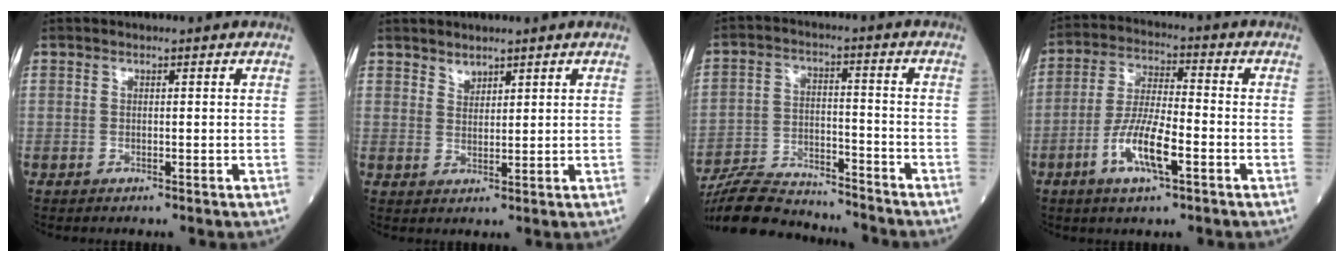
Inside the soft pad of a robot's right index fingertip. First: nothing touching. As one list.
[{"total": 1.8, "force": [1.6, 0.7, 0.3], "torque": [-0.002, -0.002, 0.030]}, {"total": 14.5, "force": [-13.8, 2.5, 3.6], "torque": [-0.064, 0.010, -0.229]}, {"total": 9.4, "force": [-3.8, 2.0, 8.3], "torque": [-0.160, -0.003, -0.072]}]